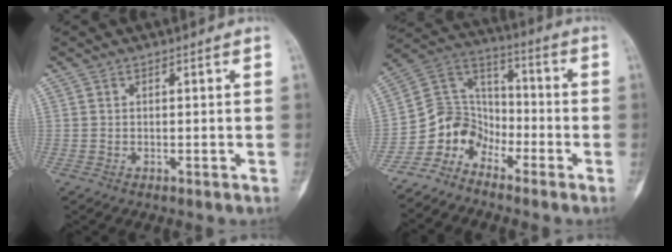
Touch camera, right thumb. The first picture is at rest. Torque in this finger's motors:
{"motor_torque": [1.75, 2.00, 0.24, -0.83, 0.04]}